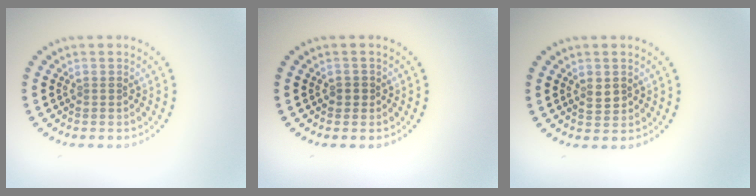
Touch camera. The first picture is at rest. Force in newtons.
{"total": 0.9, "press": 0.9, "slide": 0.4}
{"total": 1.4, "press": 1.4, "slide": 0.2}